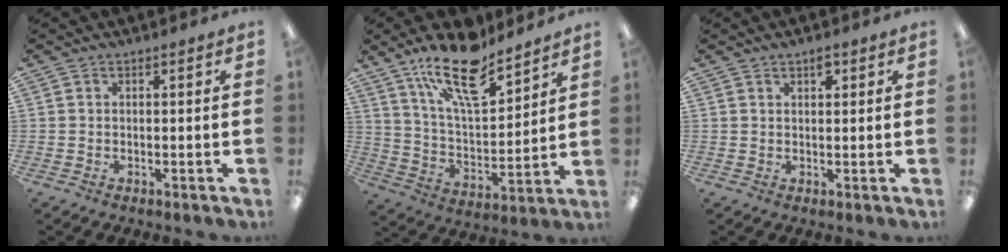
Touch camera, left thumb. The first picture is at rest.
{"total": 18.9, "force": [13.6, 6.8, 11.4], "torque": [-0.194, -0.077, 0.231]}
{"total": 2.4, "force": [1.7, 1.1, 1.3], "torque": [-0.013, -0.005, 0.027]}